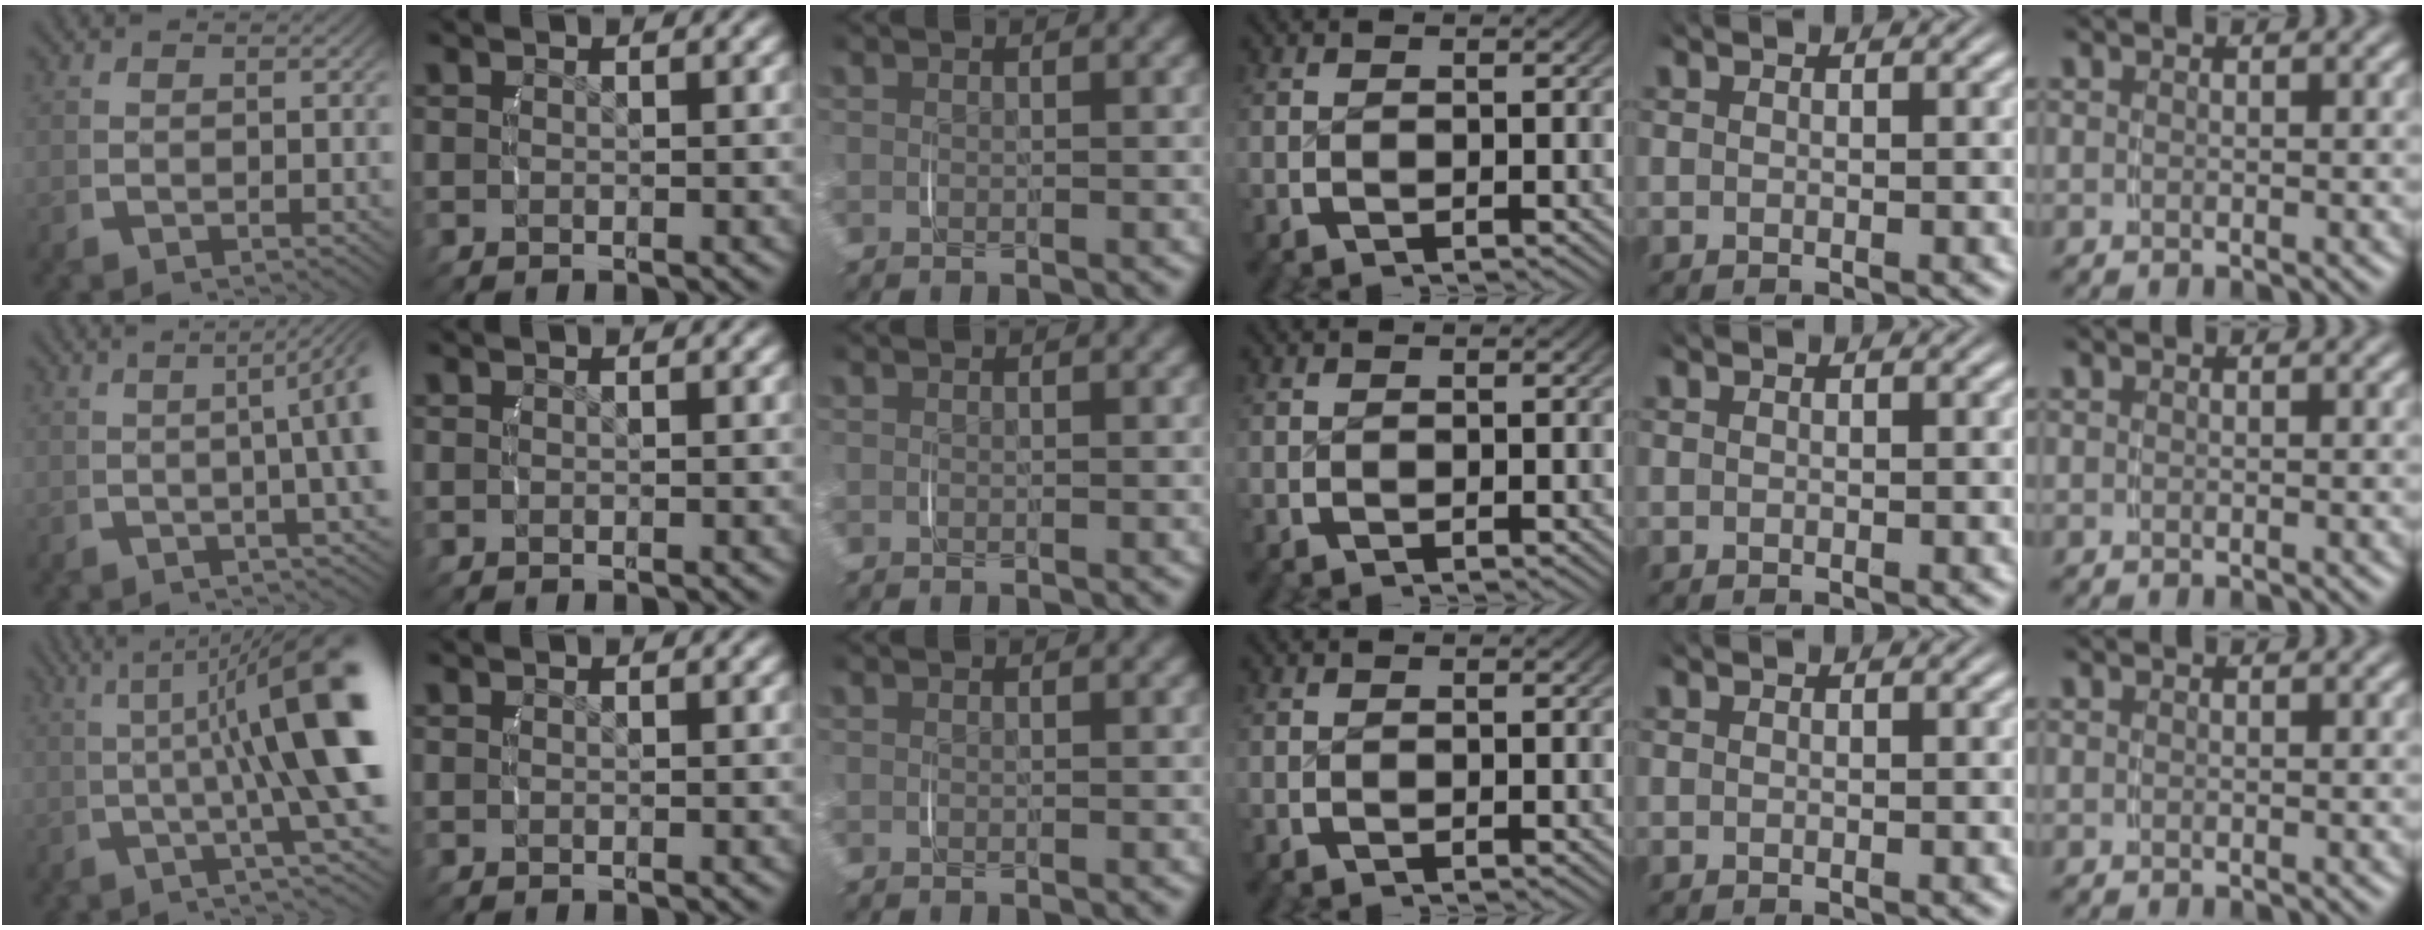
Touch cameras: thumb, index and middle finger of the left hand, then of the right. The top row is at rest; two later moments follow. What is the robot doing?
{"motion": "lift_and_place", "object": "camera"}